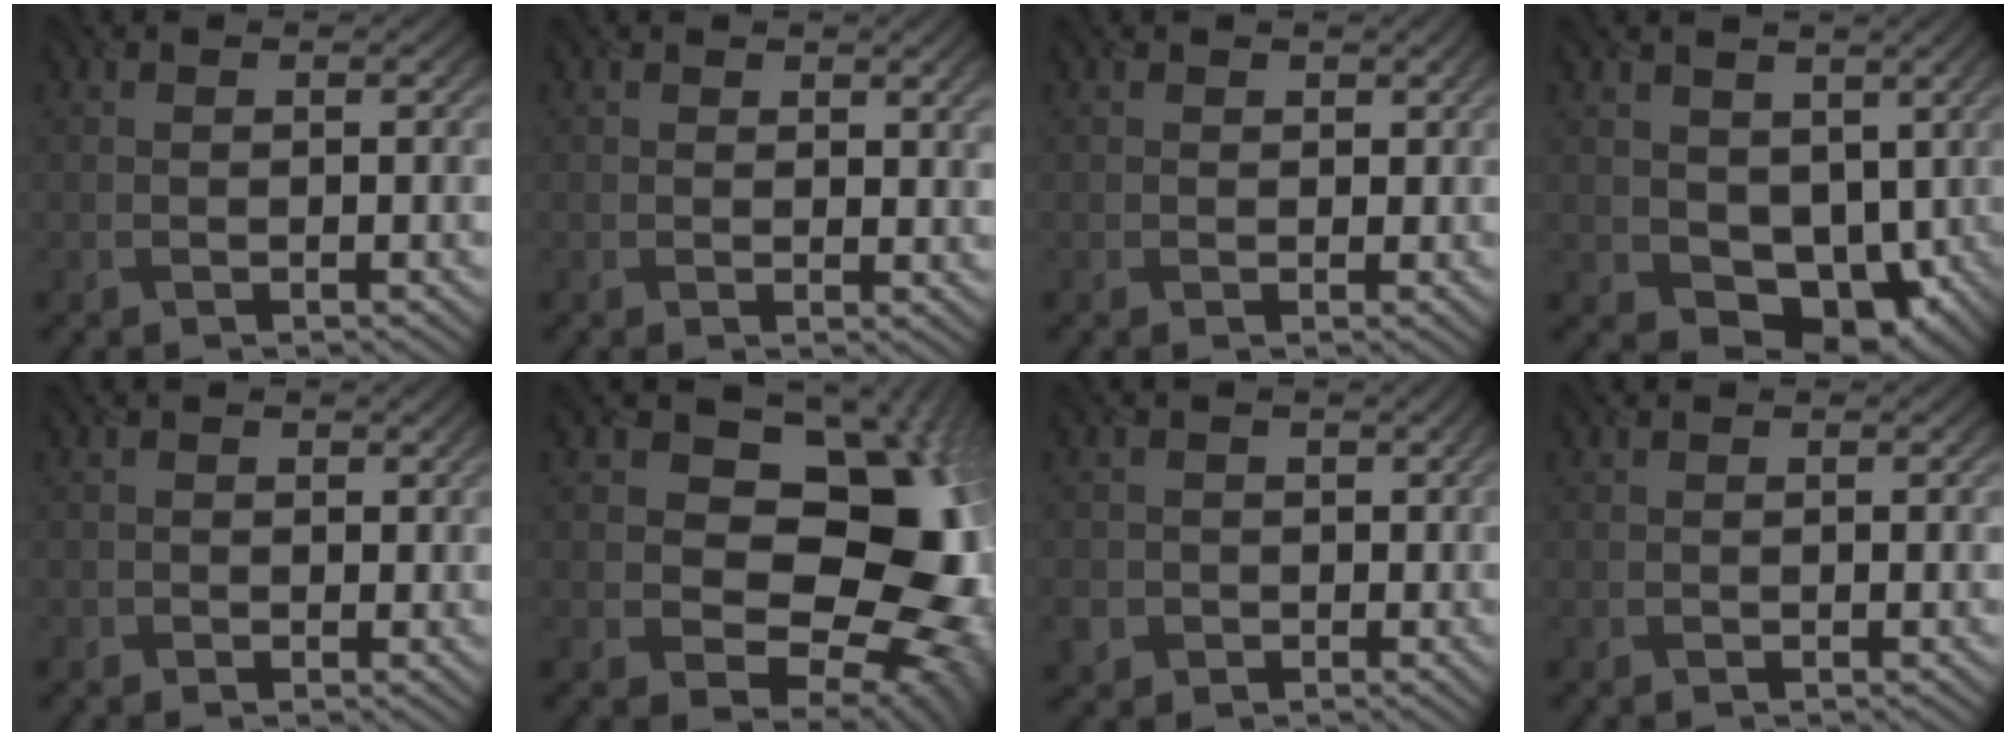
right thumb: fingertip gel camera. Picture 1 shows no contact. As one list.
[{"total": 2.2, "force": [1.3, 0.9, 1.6], "torque": [-0.023, -0.004, 0.023]}, {"total": 0.7, "force": [0.2, 0.3, -0.6], "torque": [0.010, -0.003, 0.006]}, {"total": 7.1, "force": [0.2, 6.0, 3.8], "torque": [-0.077, -0.028, 0.010]}, {"total": 1.1, "force": [-0.3, 0.4, -1.0], "torque": [0.014, -0.007, -0.004]}, {"total": 19.6, "force": [0.3, 15.4, 12.1], "torque": [-0.151, -0.012, 0.026]}, {"total": 3.0, "force": [-1.3, 2.7, 0.0], "torque": [-0.013, -0.013, -0.024]}, {"total": 0.0}]